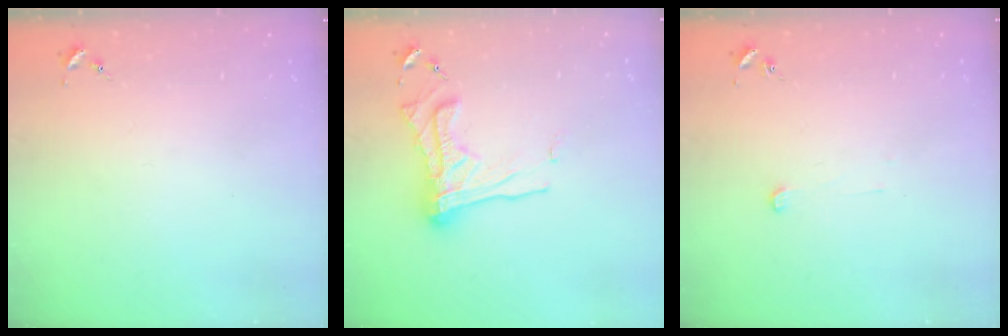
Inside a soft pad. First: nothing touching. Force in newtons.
{"total": 16.1, "press": 16.1, "slide": 1.4}
{"total": 2.9, "press": 2.9, "slide": 0.2}